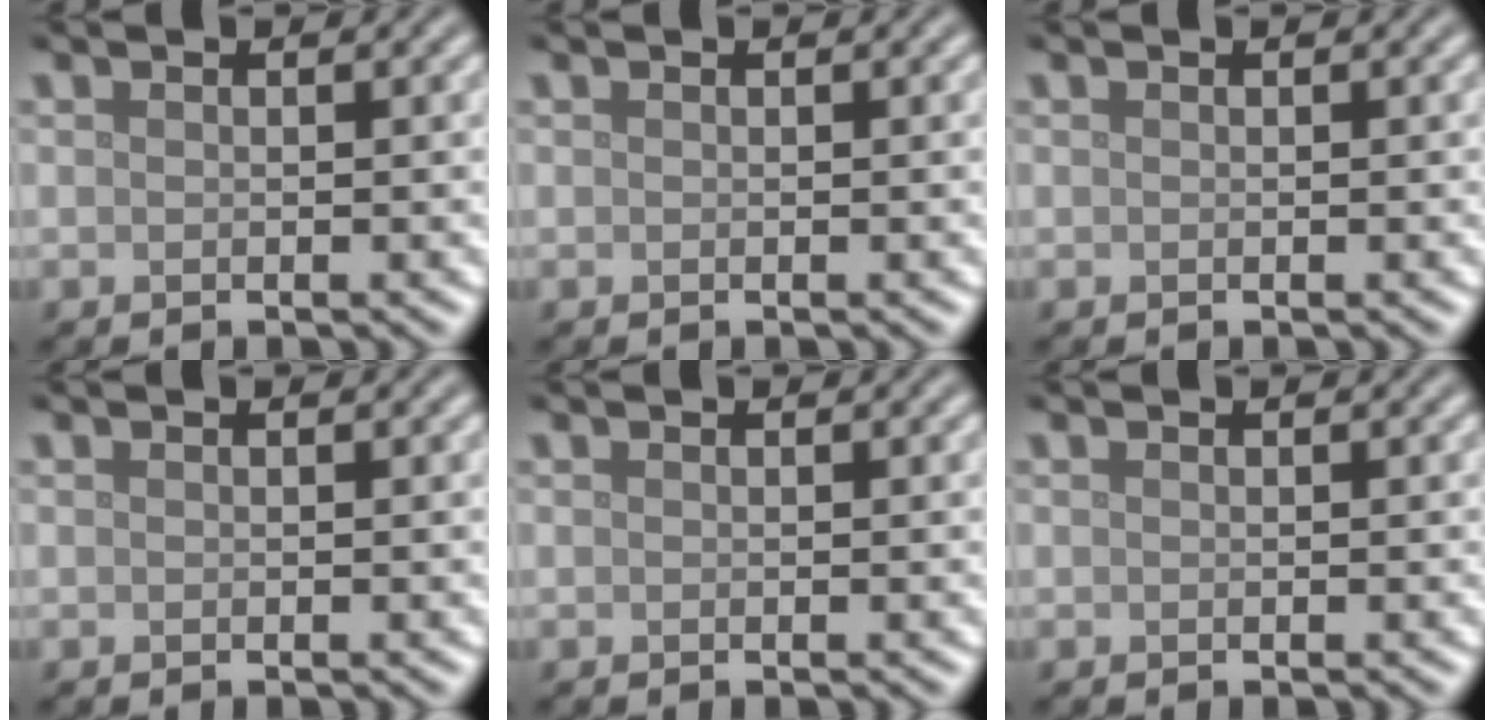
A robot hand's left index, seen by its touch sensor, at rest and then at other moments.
{"total": 0.0}
{"total": 0.0}
{"total": 0.0}
{"total": 0.0}
{"total": 0.0}